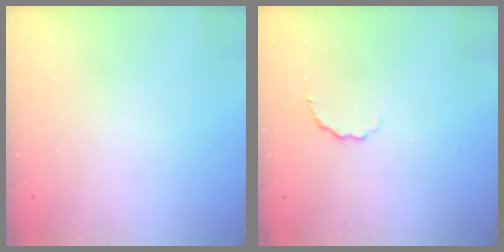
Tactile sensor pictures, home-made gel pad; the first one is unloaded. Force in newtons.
{"total": 3.3, "press": 3.1, "slide": 1.0}